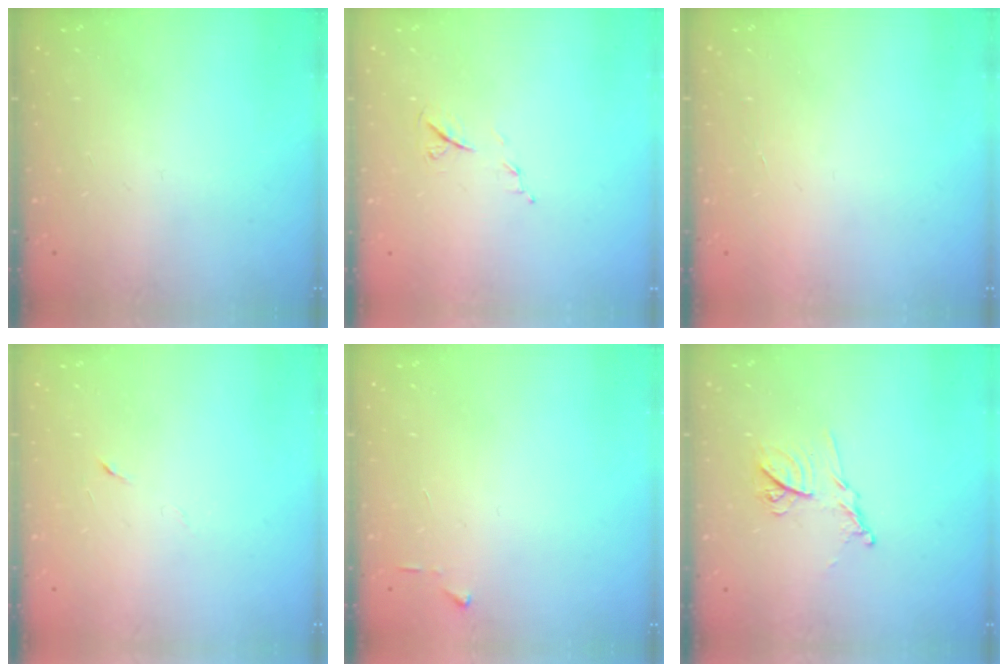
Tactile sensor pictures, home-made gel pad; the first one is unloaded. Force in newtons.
{"total": 6.1, "press": 5.9, "slide": 1.5}
{"total": 1.6, "press": 1.5, "slide": 0.1}
{"total": 2.9, "press": 2.7, "slide": 1.0}
{"total": 3.0, "press": 2.9, "slide": 0.4}
{"total": 11.0, "press": 11.0, "slide": 0.4}